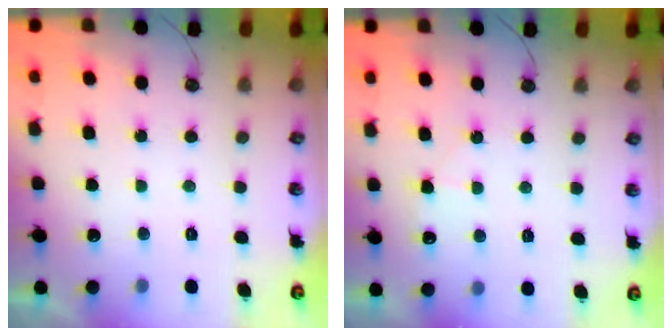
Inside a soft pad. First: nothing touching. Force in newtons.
{"total": 6.5, "press": 6.5, "slide": 0.8}